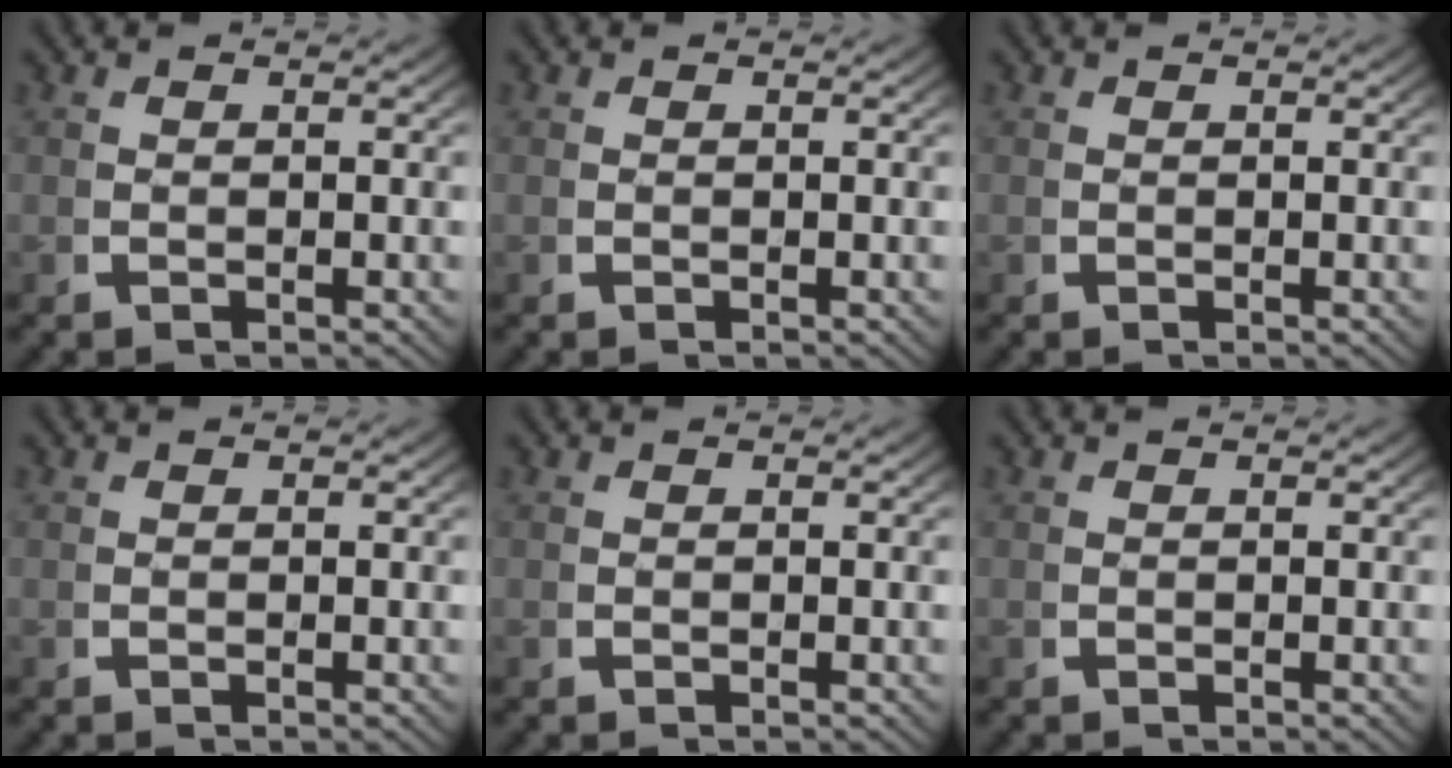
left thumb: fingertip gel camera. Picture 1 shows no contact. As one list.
[{"total": 0.0}, {"total": 0.0}, {"total": 0.0}, {"total": 0.0}, {"total": 0.0}]